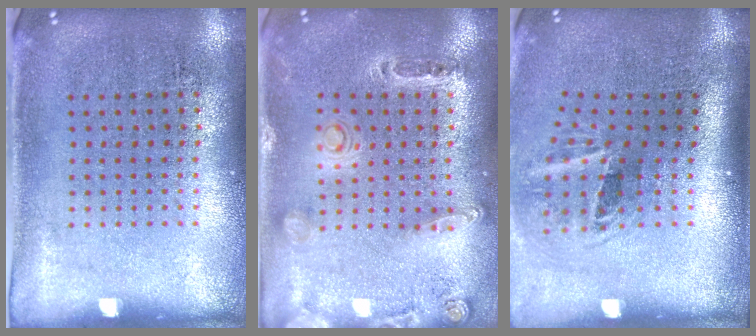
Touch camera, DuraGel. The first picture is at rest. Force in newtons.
{"total": 0.8, "press": 0.7, "slide": 0.3}
{"total": 2.0, "press": 1.2, "slide": 1.6}